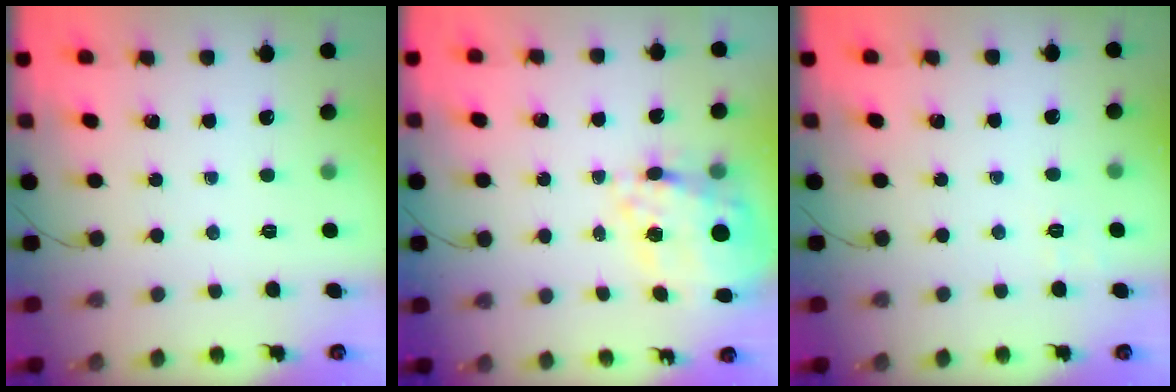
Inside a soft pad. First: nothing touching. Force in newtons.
{"total": 17.2, "press": 16.8, "slide": 3.8}
{"total": 1.8, "press": 0.9, "slide": 1.6}